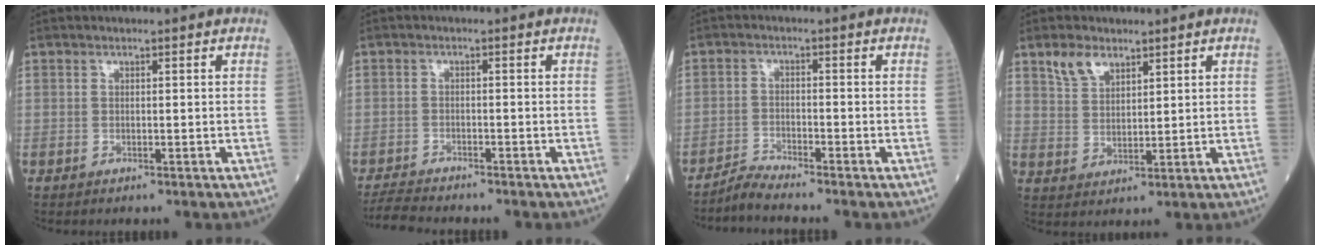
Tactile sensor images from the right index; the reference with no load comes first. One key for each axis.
{"total": 4.6, "fx": -4.4, "fy": -0.1, "fz": 1.1, "tx": -0.019, "ty": -0.020, "tz": -0.076}
{"total": 3.2, "fx": -3.0, "fy": -1.0, "fz": 0.1, "tx": -0.010, "ty": -0.020, "tz": -0.059}
{"total": 4.8, "fx": 3.4, "fy": 2.4, "fz": 2.4, "tx": -0.054, "ty": 0.006, "tz": 0.076}